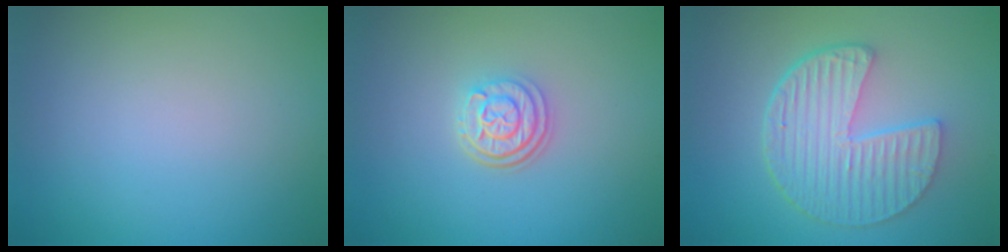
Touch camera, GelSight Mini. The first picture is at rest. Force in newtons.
{"total": 3.1, "press": 2.5, "slide": 1.8}
{"total": 6.5, "press": 4.8, "slide": 4.4}